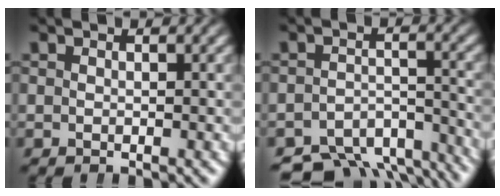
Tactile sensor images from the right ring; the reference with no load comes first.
{"total": 8.0, "force": [-6.7, 3.2, 2.9], "torque": [-0.020, -0.019, -0.111]}